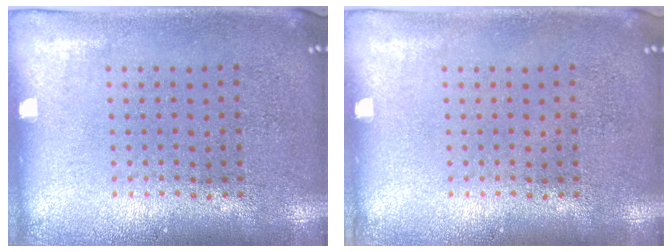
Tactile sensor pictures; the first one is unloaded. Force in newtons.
{"total": 0.0}